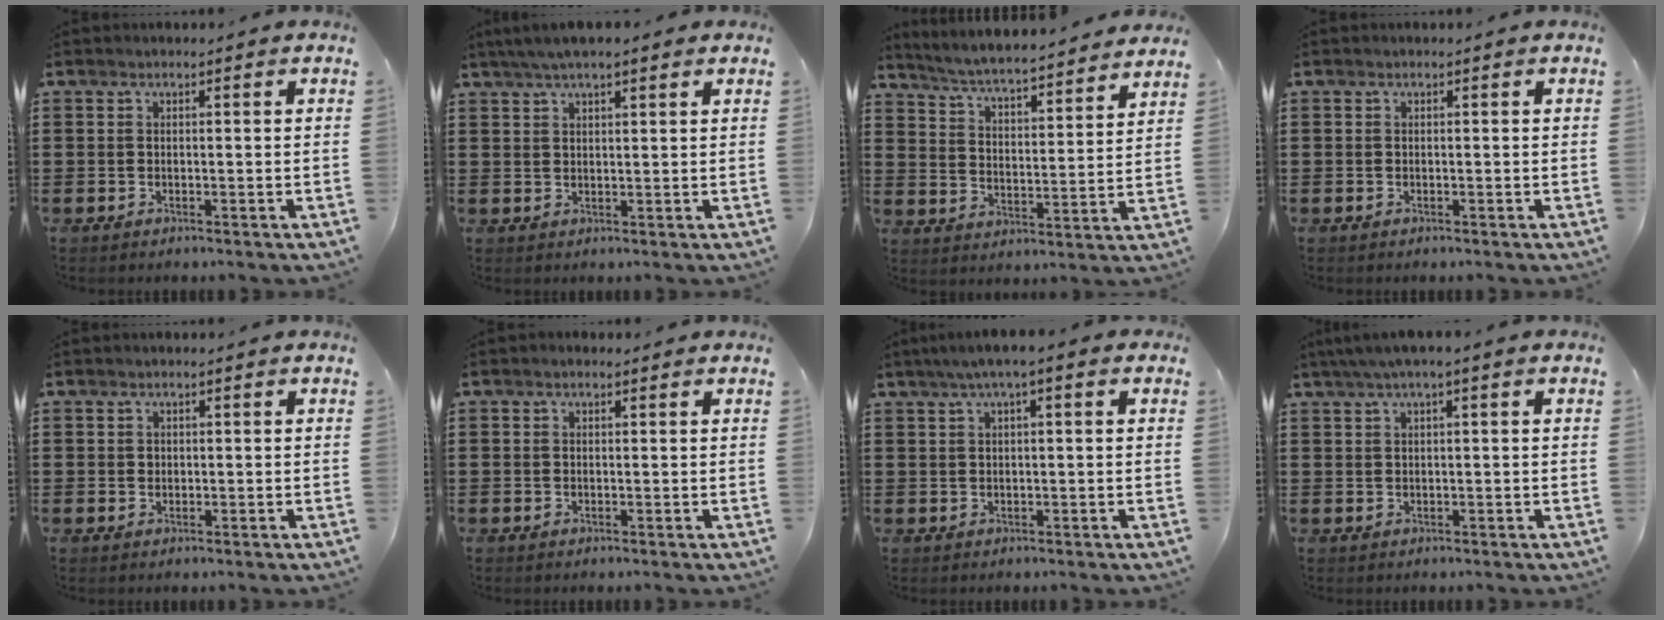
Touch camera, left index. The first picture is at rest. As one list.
[{"total": 3.7, "force": [2.7, 0.8, 2.3], "torque": [-0.050, 0.005, 0.050]}, {"total": 4.7, "force": [4.6, -0.5, 0.9], "torque": [-0.041, -0.041, 0.073]}, {"total": 0.0}, {"total": 0.7, "force": [0.3, 0.6, 0.3], "torque": [-0.007, 0.004, 0.007]}, {"total": 0.5, "force": [0.3, 0.3, 0.3], "torque": [-0.007, 0.004, 0.005]}, {"total": 2.7, "force": [0.9, 0.2, 2.5], "torque": [-0.047, 0.002, 0.014]}, {"total": 2.2, "force": [0.7, 0.0, 2.1], "torque": [-0.038, 0.000, 0.013]}]